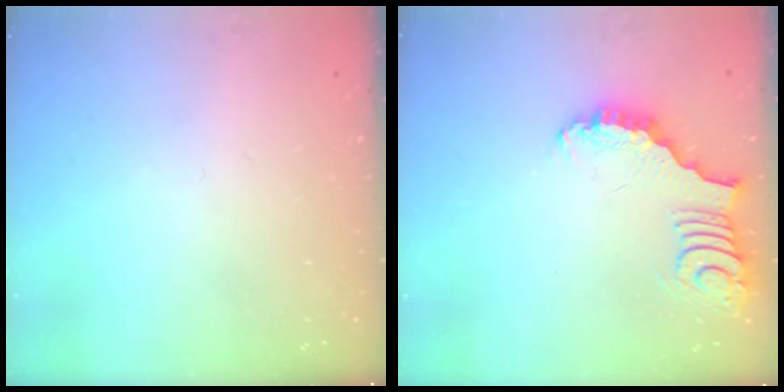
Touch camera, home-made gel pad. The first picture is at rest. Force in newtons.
{"total": 3.4, "press": 3.3, "slide": 0.5}